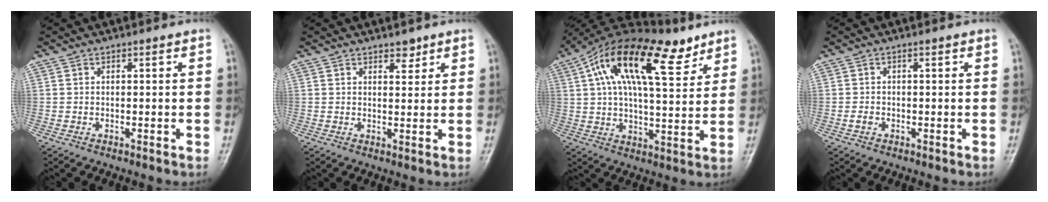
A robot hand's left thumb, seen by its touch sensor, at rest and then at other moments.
{"total": 2.4, "force": [1.8, 1.3, 1.0], "torque": [0.001, -0.011, 0.026]}
{"total": 21.3, "force": [10.4, 8.9, 16.4], "torque": [-0.261, -0.002, 0.172]}
{"total": 1.3, "force": [-0.5, 0.9, 0.7], "torque": [-0.013, 0.002, -0.012]}